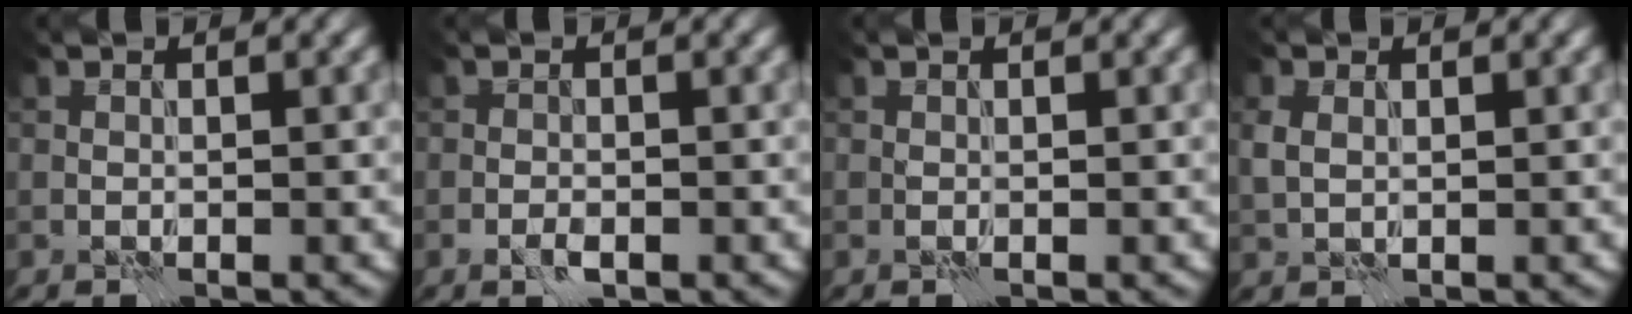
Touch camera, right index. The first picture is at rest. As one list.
[{"total": 1.4, "force": [-0.7, 0.8, 1.0], "torque": [-0.020, -0.001, -0.015]}, {"total": 0.0}, {"total": 1.6, "force": [0.5, 1.1, 1.0], "torque": [-0.028, 0.002, 0.012]}]